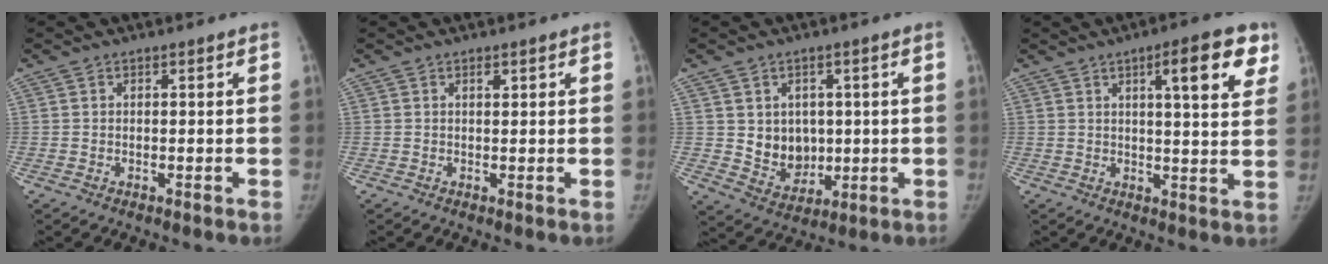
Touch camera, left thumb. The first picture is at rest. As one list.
[{"total": 1.0, "force": [0.6, 0.5, 0.7], "torque": [-0.008, -0.002, 0.008]}, {"total": 8.4, "force": [0.8, 6.9, 4.7], "torque": [-0.034, -0.013, 0.032]}, {"total": 11.2, "force": [5.4, 2.8, 9.4], "torque": [-0.105, -0.018, 0.067]}]